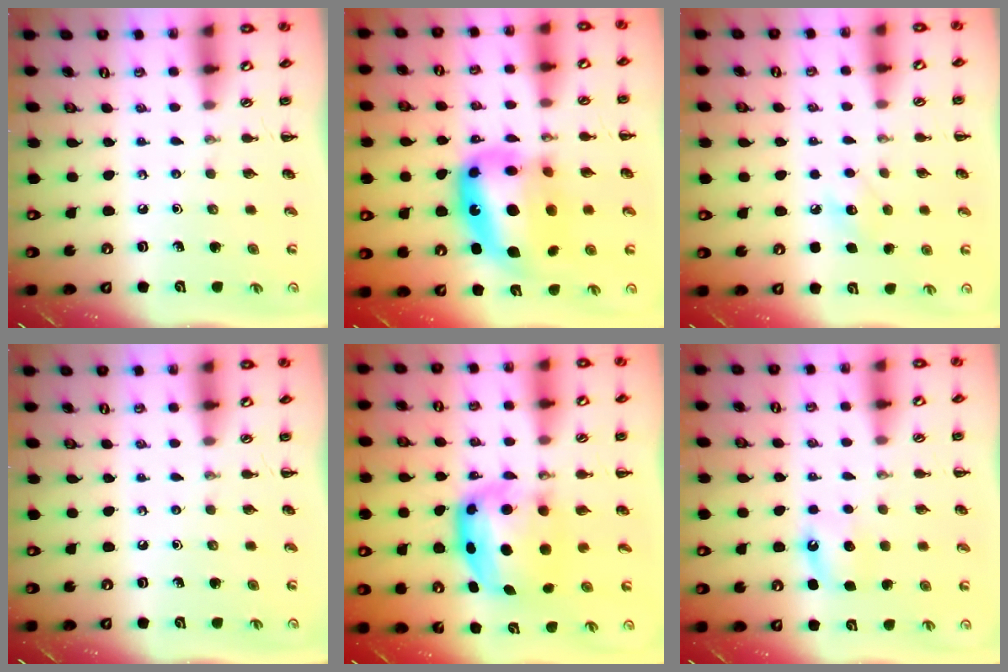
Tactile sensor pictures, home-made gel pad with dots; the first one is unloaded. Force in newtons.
{"total": 18.5, "press": 17.9, "slide": 4.7}
{"total": 7.5, "press": 7.3, "slide": 1.7}
{"total": 0.0}
{"total": 7.1, "press": 6.9, "slide": 1.6}
{"total": 4.9, "press": 4.6, "slide": 1.6}